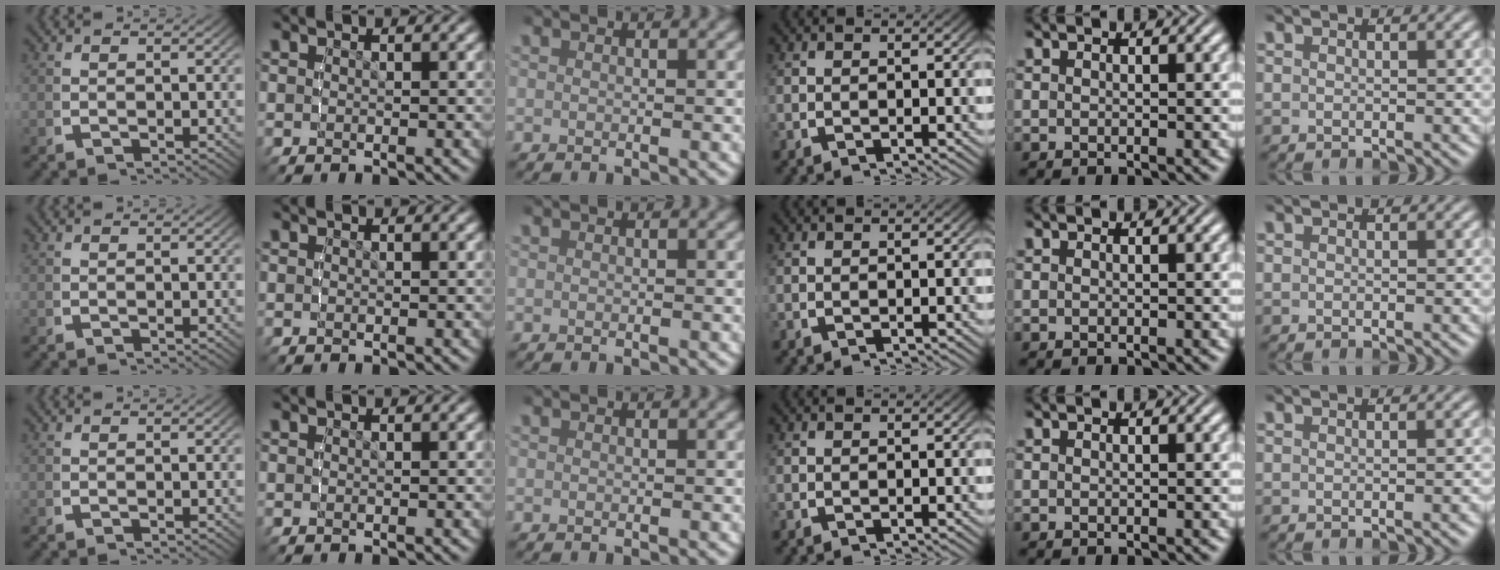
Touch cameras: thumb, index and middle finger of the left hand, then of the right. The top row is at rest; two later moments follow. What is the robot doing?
{"motion": "lift_and_place", "object": "bottle"}